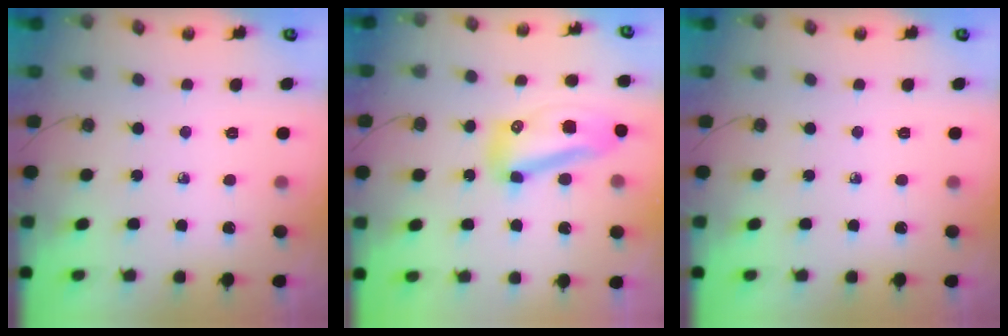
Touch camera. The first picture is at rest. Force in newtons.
{"total": 12.4, "press": 12.2, "slide": 1.9}
{"total": 0.0}